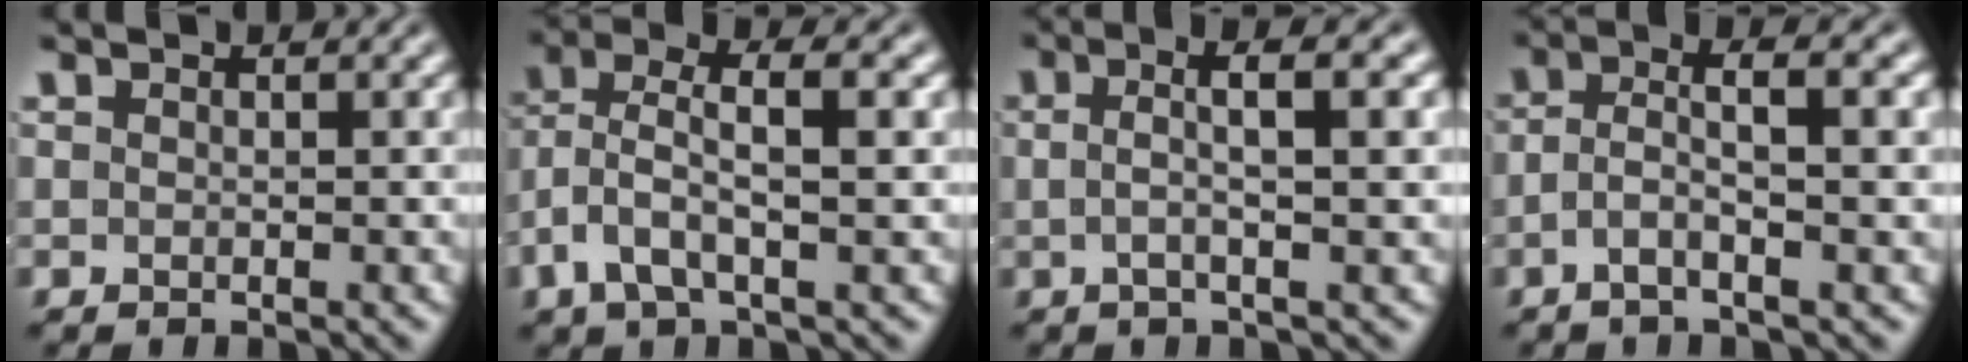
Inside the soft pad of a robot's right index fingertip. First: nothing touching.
{"total": 3.8, "force": [0.7, 1.8, 3.2], "torque": [-0.084, -0.015, 0.022]}
{"total": 3.8, "force": [0.8, 0.0, 3.7], "torque": [-0.054, 0.010, 0.009]}
{"total": 3.0, "force": [-0.8, 0.1, 2.9], "torque": [-0.053, -0.006, -0.012]}